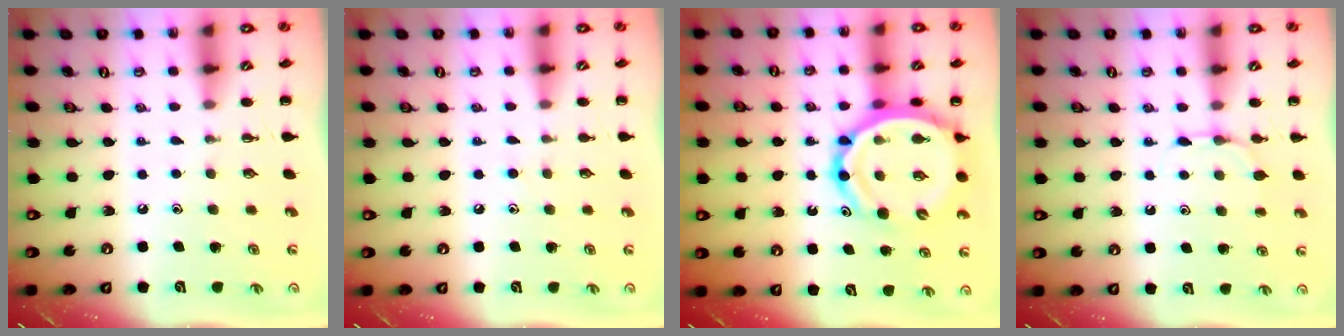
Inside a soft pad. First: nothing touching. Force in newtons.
{"total": 4.7, "press": 4.3, "slide": 1.8}
{"total": 16.6, "press": 16.0, "slide": 4.4}
{"total": 4.9, "press": 4.6, "slide": 1.5}